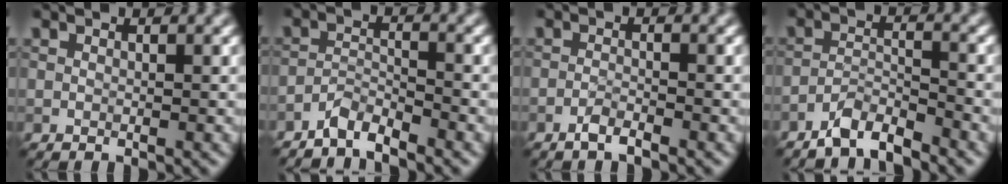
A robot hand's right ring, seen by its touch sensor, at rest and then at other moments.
{"total": 2.4, "force": [-2.3, 0.3, 0.8], "torque": [-0.013, 0.006, -0.050]}
{"total": 1.5, "force": [-1.1, 0.2, 1.0], "torque": [-0.019, 0.003, -0.025]}
{"total": 3.4, "force": [-3.0, 0.6, 1.4], "torque": [-0.023, 0.004, -0.065]}